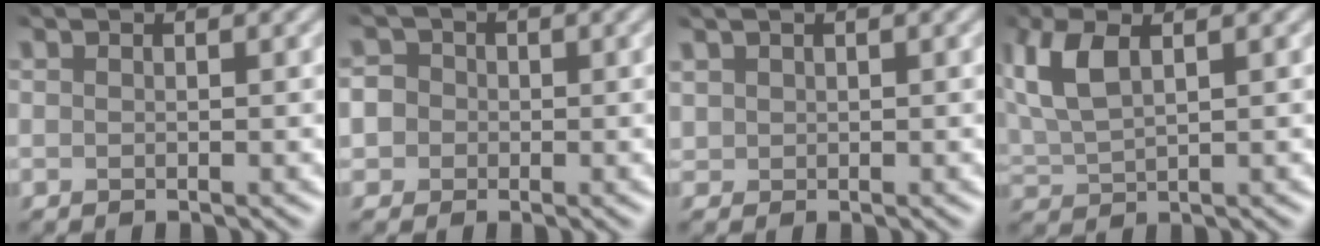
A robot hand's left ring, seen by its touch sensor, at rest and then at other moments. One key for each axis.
{"total": 2.6, "fx": -0.4, "fy": 2.6, "fz": 0.6, "tx": -0.018, "ty": 0.010, "tz": -0.009}
{"total": 0.6, "fx": 0.5, "fy": 0.1, "fz": -0.2, "tx": -0.003, "ty": 0.004, "tz": 0.020}
{"total": 4.3, "fx": 1.3, "fy": 2.0, "fz": 3.6, "tx": -0.094, "ty": 0.011, "tz": 0.035}